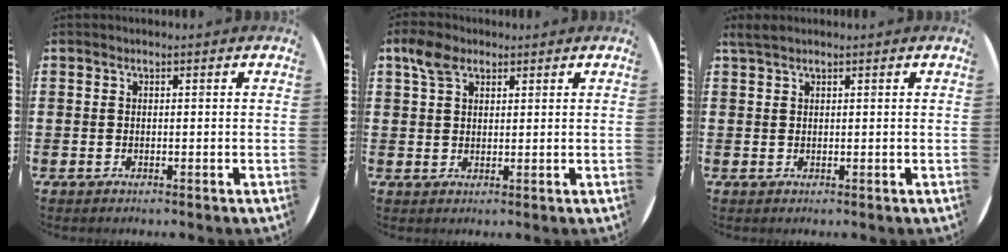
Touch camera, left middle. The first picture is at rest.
{"total": 3.6, "force": [2.4, 2.0, 1.7], "torque": [-0.032, 0.005, 0.043]}
{"total": 1.2, "force": [1.1, 0.1, 0.4], "torque": [-0.011, 0.002, 0.021]}